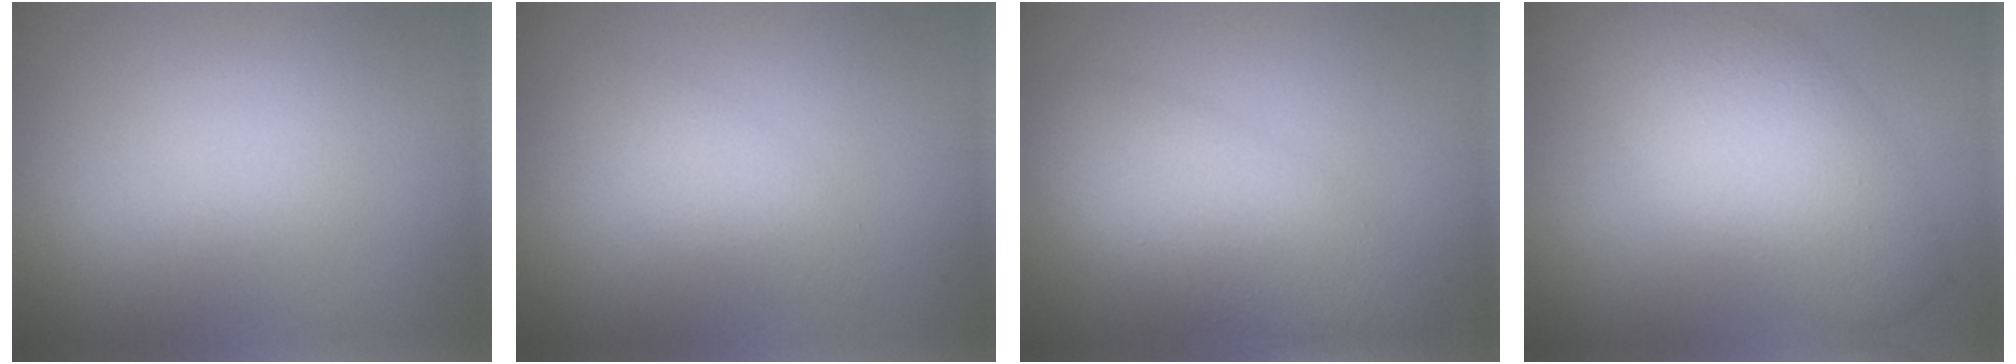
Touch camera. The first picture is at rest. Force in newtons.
{"total": 2.2, "press": 2.2, "slide": 0.1}
{"total": 5.9, "press": 5.9, "slide": 0.1}
{"total": 7.6, "press": 7.6, "slide": 0.4}